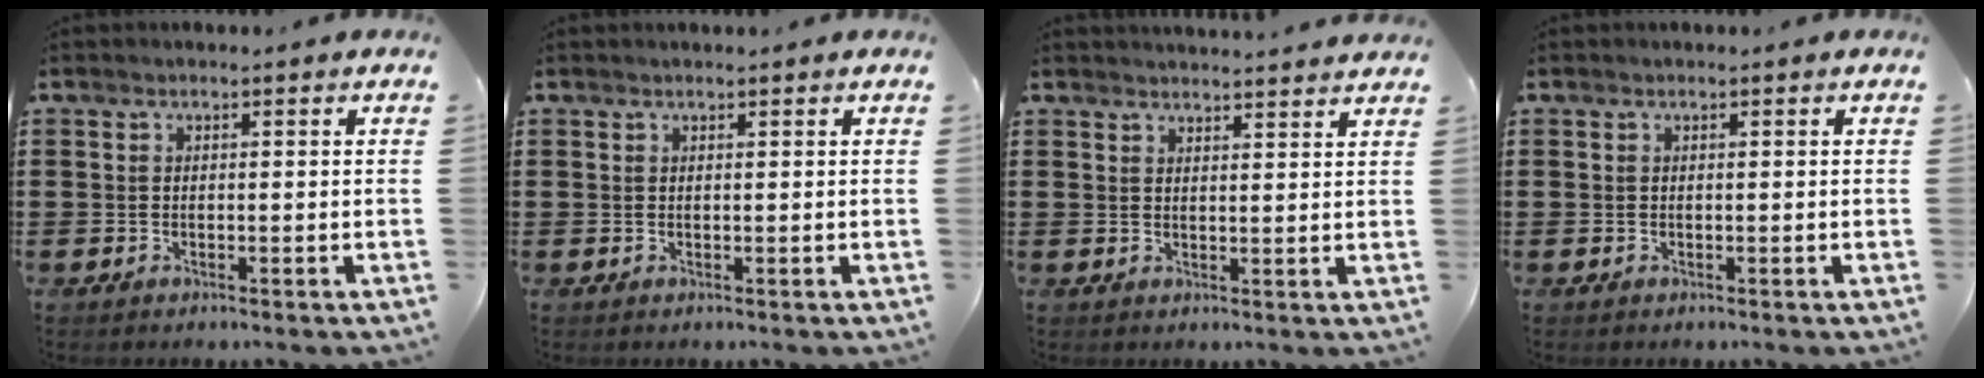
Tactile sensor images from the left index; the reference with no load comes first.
{"total": 0.0}
{"total": 2.3, "force": [2.2, -0.3, -0.1], "torque": [-0.005, -0.008, 0.043]}
{"total": 0.0}